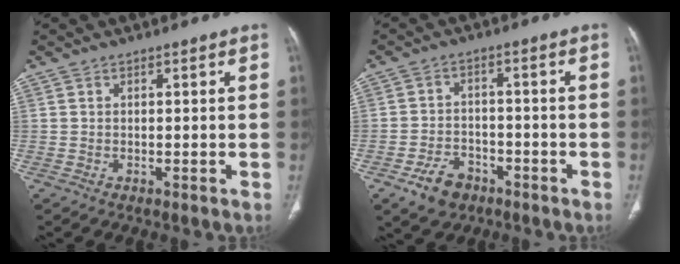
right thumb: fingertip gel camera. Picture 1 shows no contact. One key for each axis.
{"total": 6.8, "fx": -4.0, "fy": 4.7, "fz": 3.0, "tx": -0.040, "ty": 0.023, "tz": -0.062}